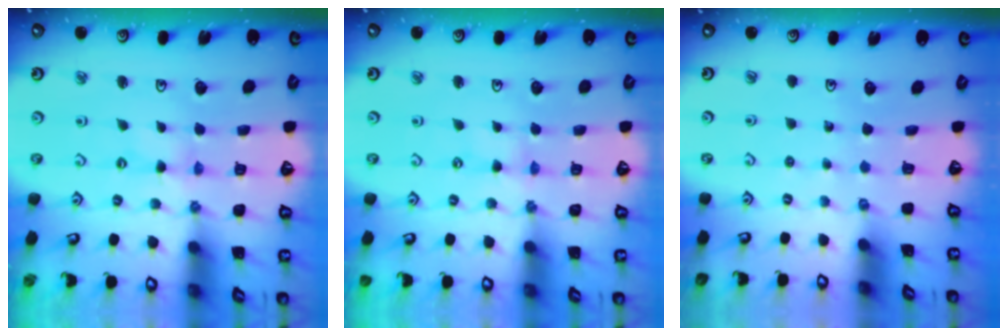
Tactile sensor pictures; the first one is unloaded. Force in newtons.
{"total": 0.0}
{"total": 0.0}